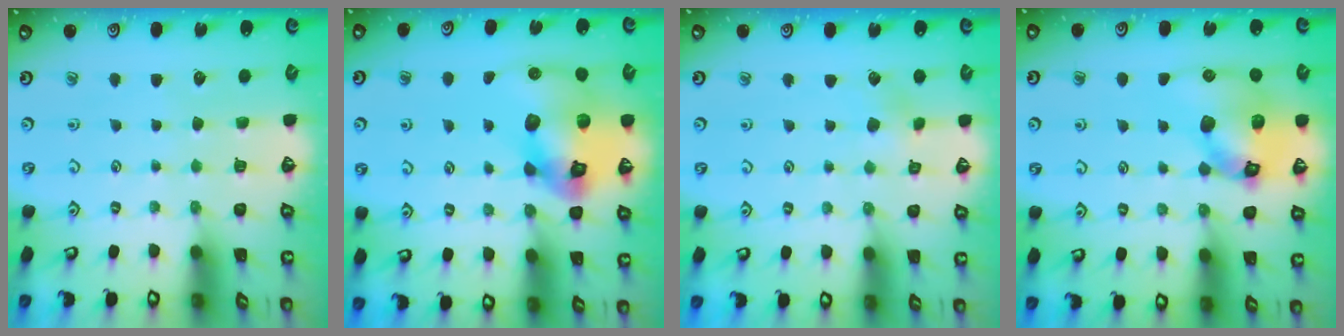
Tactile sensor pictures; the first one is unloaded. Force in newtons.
{"total": 19.8, "press": 19.6, "slide": 2.8}
{"total": 4.4, "press": 4.3, "slide": 0.9}
{"total": 15.9, "press": 15.7, "slide": 2.4}